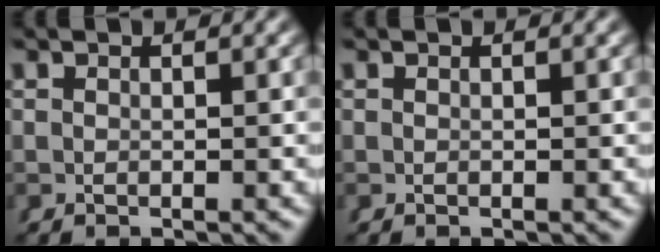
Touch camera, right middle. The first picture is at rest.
{"total": 0.0}